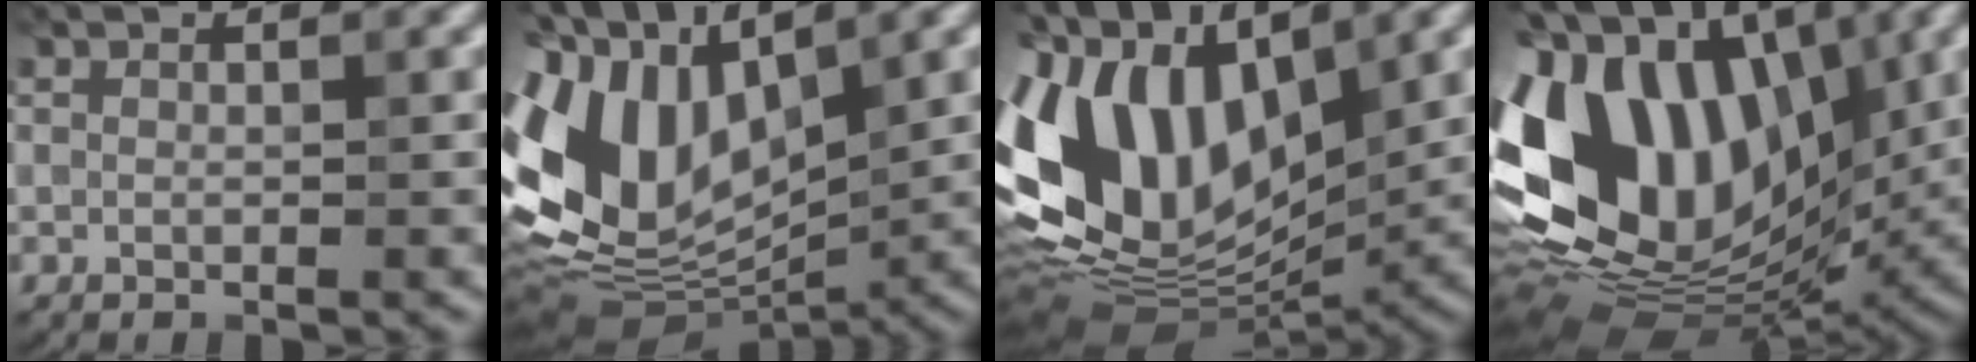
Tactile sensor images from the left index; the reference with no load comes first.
{"total": 14.4, "force": [0.6, 8.9, 11.2], "torque": [-0.257, 0.008, 0.005]}
{"total": 15.6, "force": [1.9, 9.5, 12.2], "torque": [-0.259, 0.023, 0.023]}
{"total": 17.3, "force": [2.3, 11.9, 12.3], "torque": [-0.263, 0.025, 0.035]}